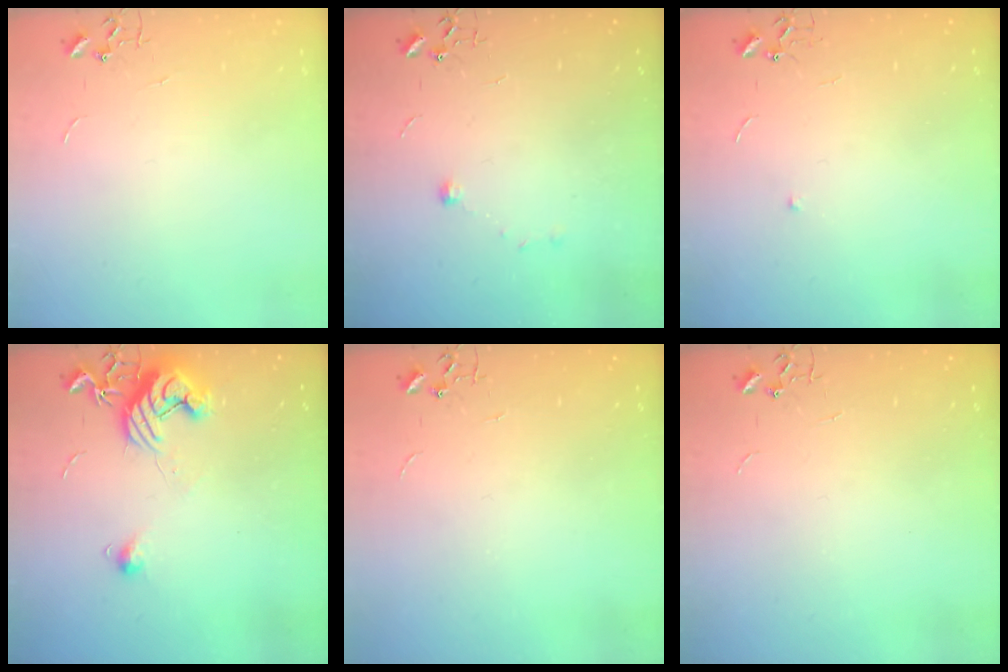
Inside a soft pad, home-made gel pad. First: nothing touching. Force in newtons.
{"total": 4.9, "press": 4.8, "slide": 0.6}
{"total": 3.9, "press": 3.8, "slide": 0.5}
{"total": 11.3, "press": 11.3, "slide": 0.7}
{"total": 0.0}
{"total": 0.0}